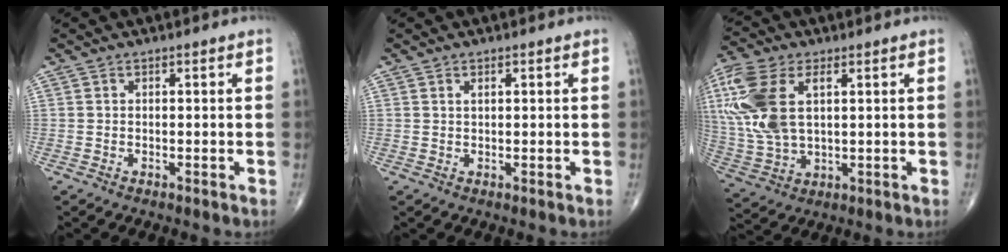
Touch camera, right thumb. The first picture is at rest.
{"total": 1.0, "force": [0.5, 0.4, 0.7], "torque": [-0.010, 0.001, 0.008]}
{"total": 16.5, "force": [4.4, 9.0, 13.0], "torque": [-0.307, -0.001, 0.087]}